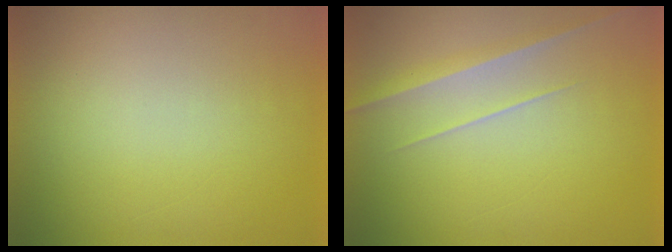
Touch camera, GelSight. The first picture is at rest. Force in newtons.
{"total": 2.8}